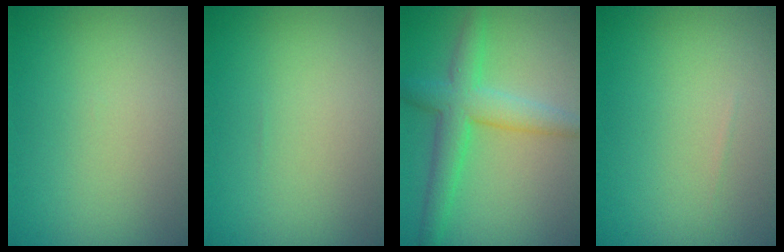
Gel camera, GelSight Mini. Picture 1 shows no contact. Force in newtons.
{"total": 0.0}
{"total": 4.7, "press": 4.7, "slide": 0.3}
{"total": 0.0}